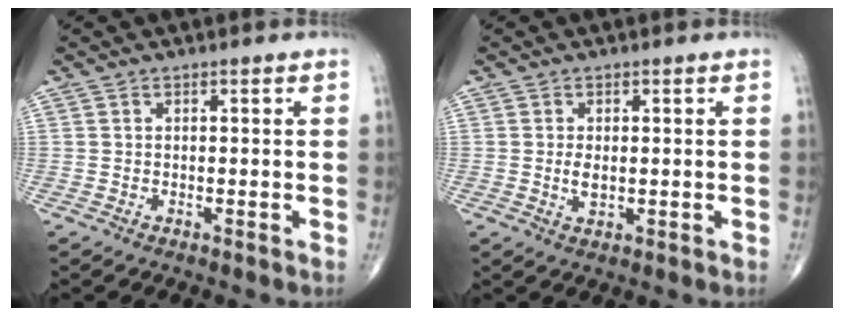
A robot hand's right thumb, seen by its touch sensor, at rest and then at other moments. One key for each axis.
{"total": 2.3, "fx": 0.0, "fy": 1.2, "fz": 2.0, "tx": -0.039, "ty": -0.005, "tz": 0.001}